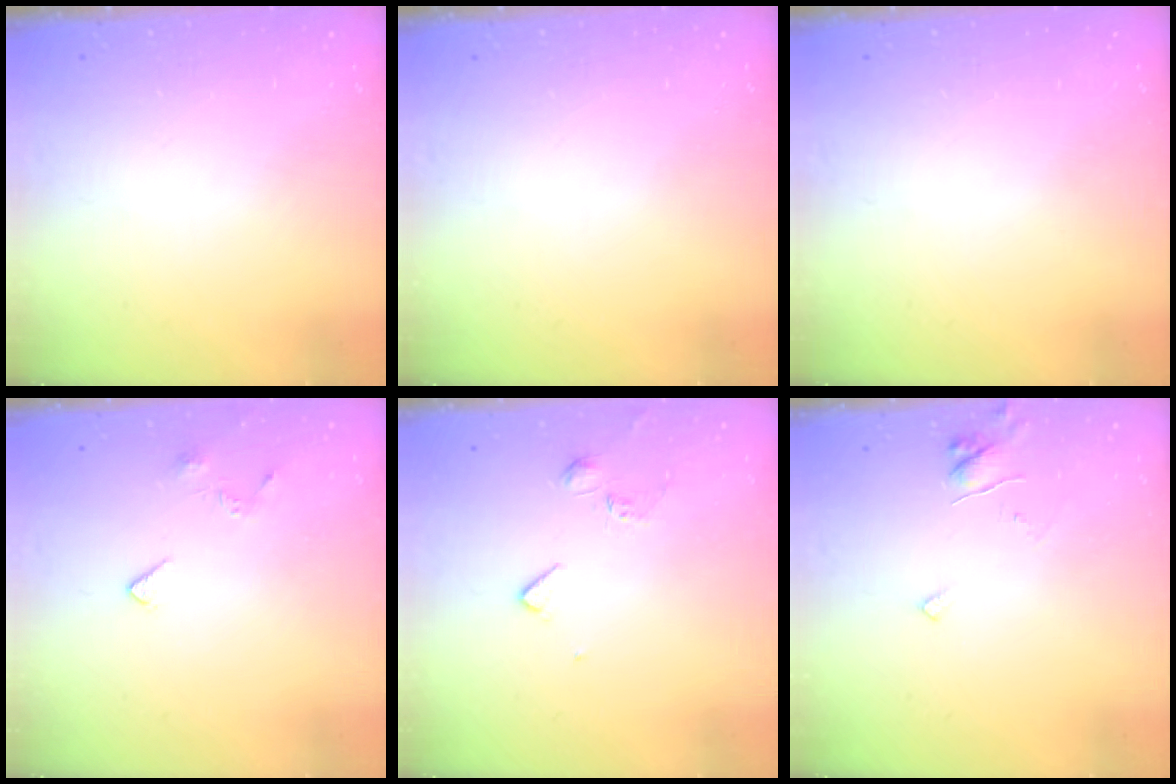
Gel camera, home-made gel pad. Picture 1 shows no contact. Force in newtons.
{"total": 0.0}
{"total": 0.0}
{"total": 3.0, "press": 3.0, "slide": 0.7}
{"total": 4.7, "press": 4.6, "slide": 0.9}
{"total": 4.5, "press": 4.5, "slide": 0.4}